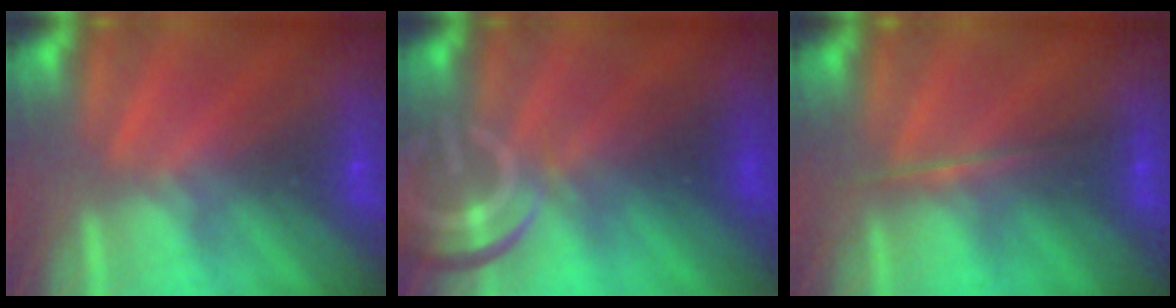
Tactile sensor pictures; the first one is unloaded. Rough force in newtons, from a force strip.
{"total": 9.1}
{"total": 1.7}